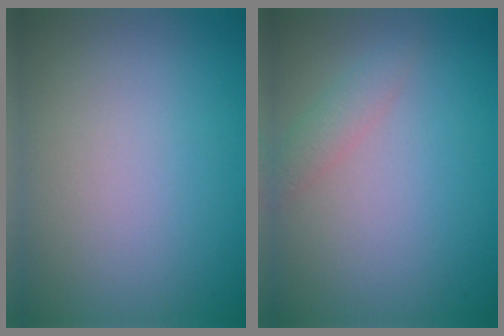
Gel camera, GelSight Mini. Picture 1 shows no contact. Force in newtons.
{"total": 1.5, "press": 1.5, "slide": 0.0}